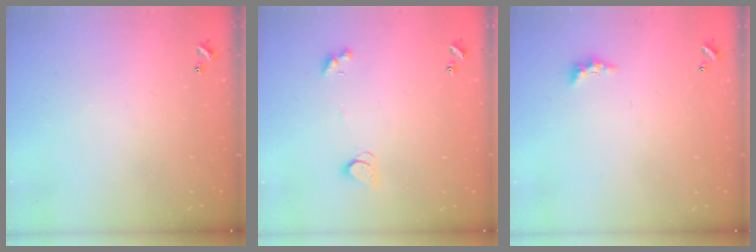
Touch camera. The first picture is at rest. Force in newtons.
{"total": 2.1, "press": 2.1, "slide": 0.4}
{"total": 2.3, "press": 2.2, "slide": 0.7}